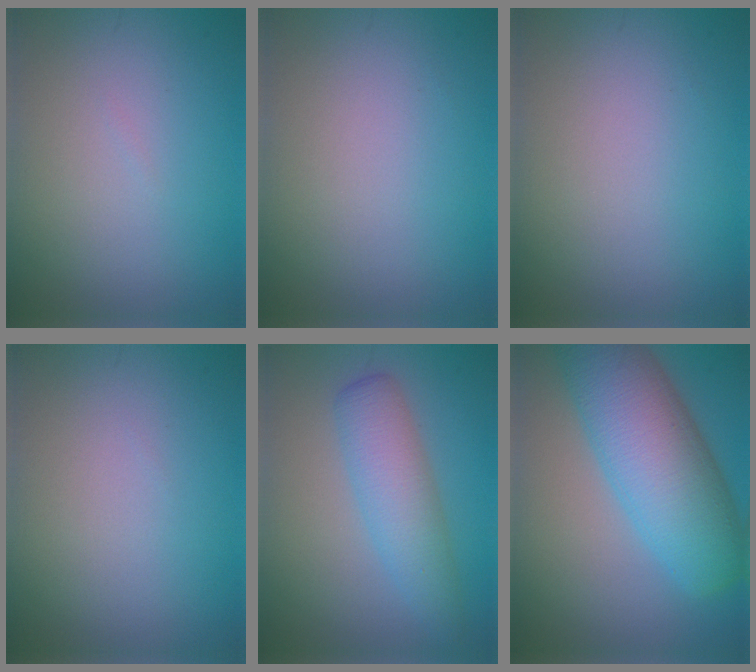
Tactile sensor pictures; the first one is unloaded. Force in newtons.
{"total": 0.0}
{"total": 0.0}
{"total": 0.0}
{"total": 4.4, "press": 4.4, "slide": 0.1}
{"total": 10.1, "press": 10.1, "slide": 0.4}